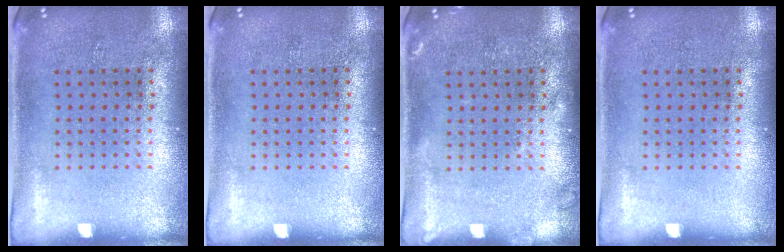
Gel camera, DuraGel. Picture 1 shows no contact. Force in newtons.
{"total": 0.0}
{"total": 1.2, "press": 1.1, "slide": 0.2}
{"total": 0.0}